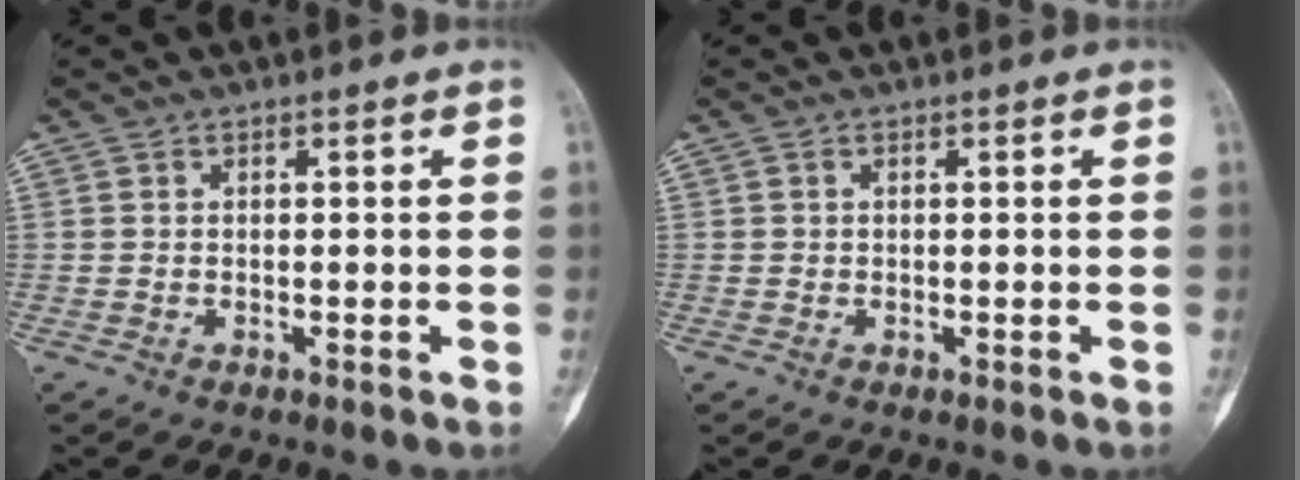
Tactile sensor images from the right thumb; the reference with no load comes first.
{"total": 0.0}